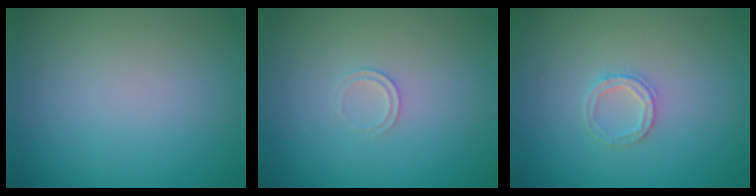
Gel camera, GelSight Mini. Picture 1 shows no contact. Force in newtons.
{"total": 0.9, "press": 0.9, "slide": 0.1}
{"total": 1.6, "press": 1.6, "slide": 0.2}